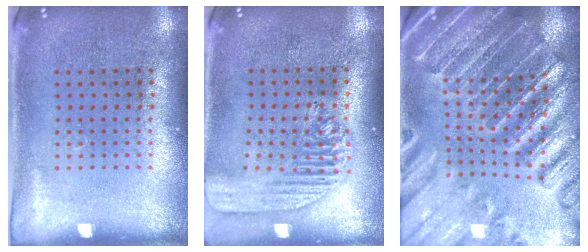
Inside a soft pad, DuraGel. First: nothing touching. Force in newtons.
{"total": 1.7, "press": 1.6, "slide": 0.6}
{"total": 3.2, "press": 3.1, "slide": 0.5}